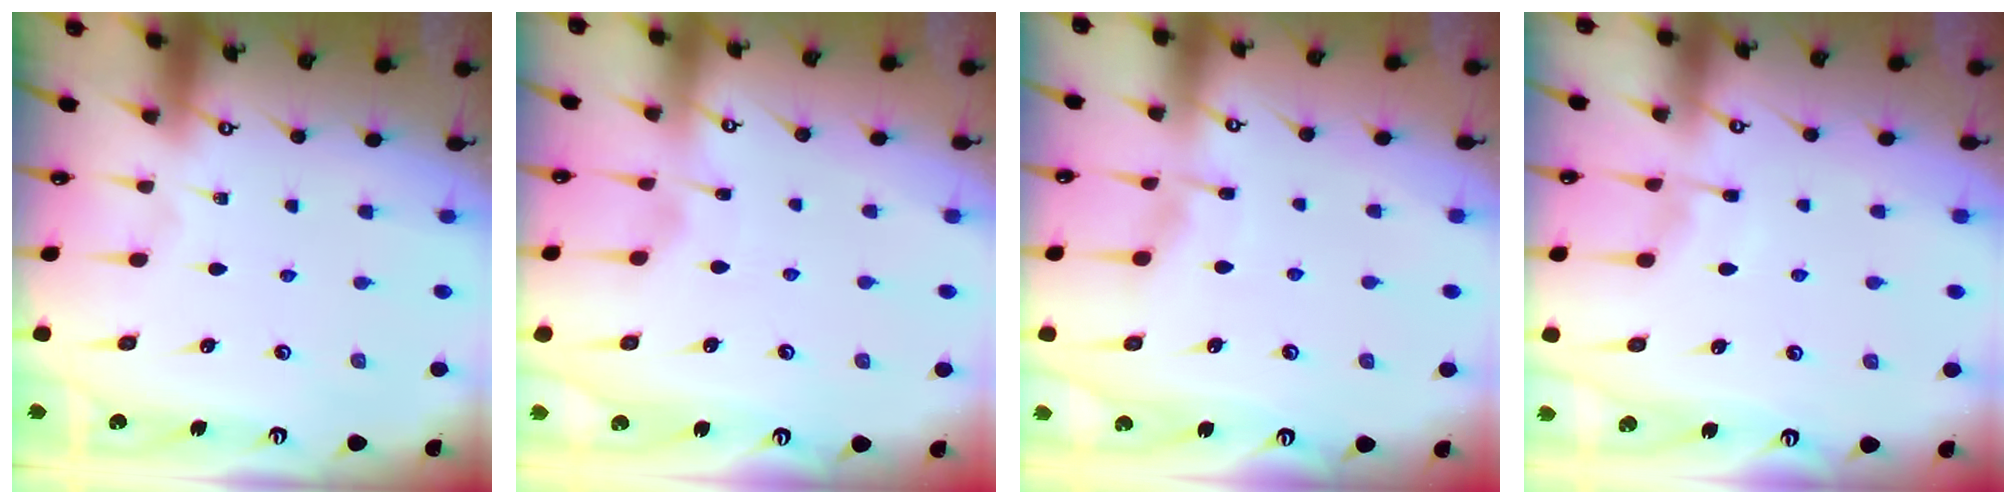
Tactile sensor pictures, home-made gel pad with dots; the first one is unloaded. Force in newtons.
{"total": 2.9, "press": 2.8, "slide": 0.4}
{"total": 5.0, "press": 4.9, "slide": 0.3}
{"total": 5.7, "press": 5.7, "slide": 0.6}